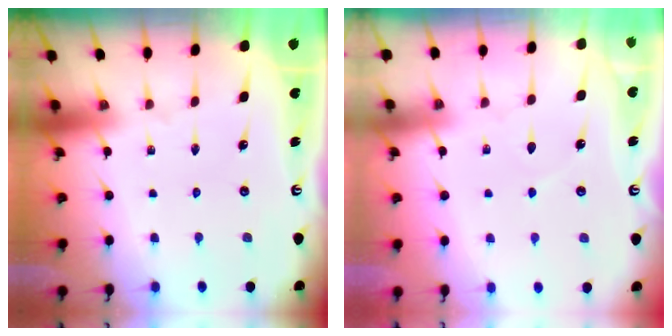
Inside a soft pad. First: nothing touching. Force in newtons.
{"total": 6.7, "press": 6.7, "slide": 0.7}